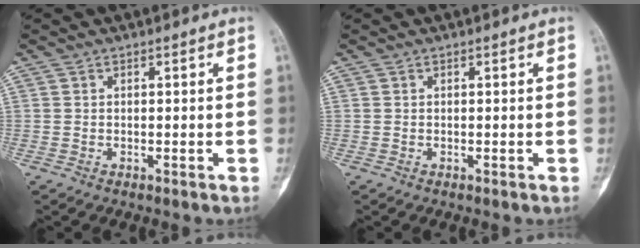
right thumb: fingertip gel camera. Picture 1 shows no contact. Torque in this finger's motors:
{"motor_torque": [0.11, 0.03, 0.11, -0.01, 0.02]}